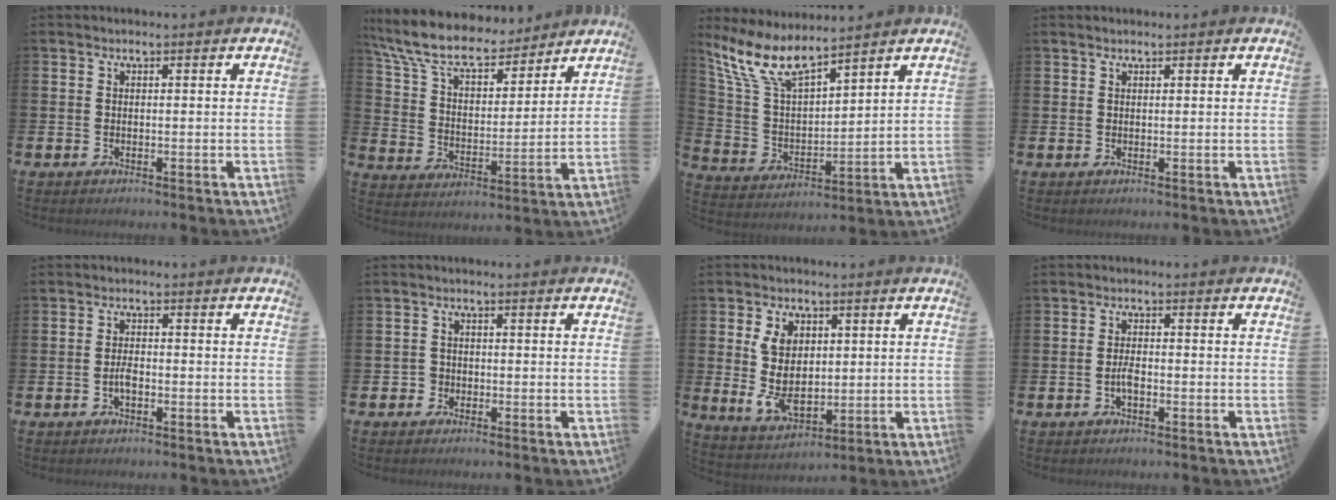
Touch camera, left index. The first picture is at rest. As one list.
[{"total": 10.5, "force": [9.3, 3.2, 3.7], "torque": [-0.114, -0.056, 0.166]}, {"total": 8.5, "force": [7.1, 2.4, 4.0], "torque": [-0.108, -0.031, 0.130]}, {"total": 0.8, "force": [0.7, 0.2, 0.1], "torque": [0.003, 0.000, 0.012]}, {"total": 1.9, "force": [-1.2, 0.7, 1.3], "torque": [-0.020, -0.001, -0.023]}, {"total": 1.8, "force": [-1.4, 1.1, -0.4], "torque": [0.008, 0.002, -0.031]}, {"total": 7.0, "force": [1.8, 4.8, 4.8], "torque": [-0.093, -0.004, 0.025]}, {"total": 1.9, "force": [-1.2, 0.6, 1.3], "torque": [-0.020, 0.000, -0.025]}]